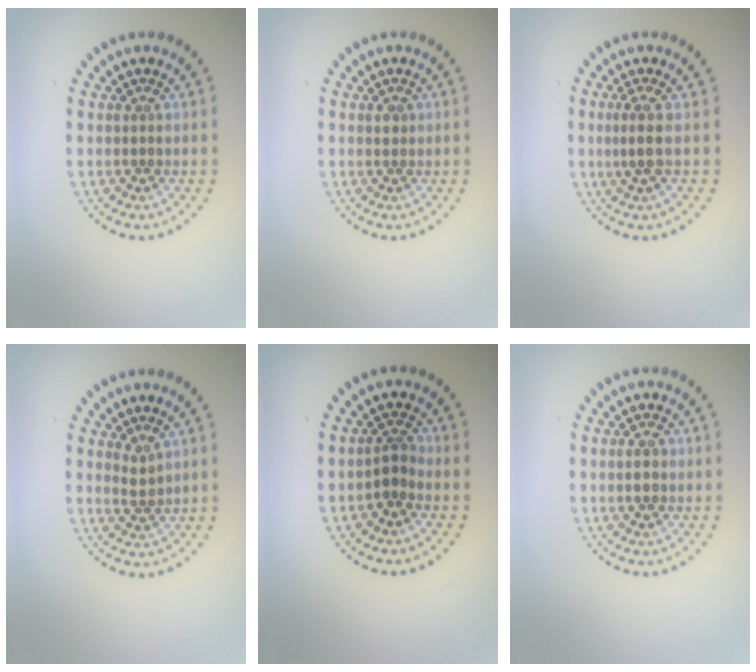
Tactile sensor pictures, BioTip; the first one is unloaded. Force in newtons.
{"total": 0.8, "press": 0.7, "slide": 0.3}
{"total": 2.0, "press": 1.4, "slide": 1.5}
{"total": 1.1, "press": 0.8, "slide": 0.8}
{"total": 1.6, "press": 1.3, "slide": 0.8}
{"total": 1.1, "press": 1.1, "slide": 0.1}